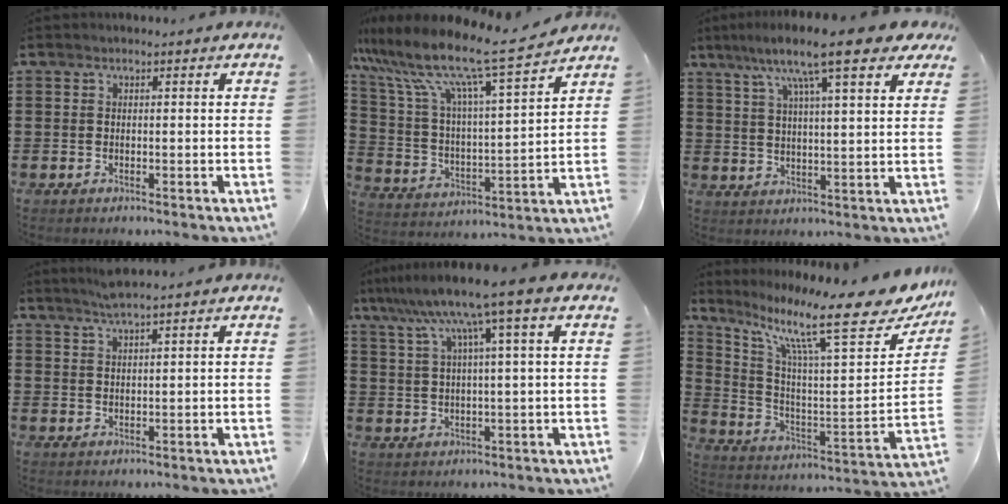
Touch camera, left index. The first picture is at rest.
{"total": 11.8, "force": [9.7, 0.6, 6.6], "torque": [-0.167, -0.065, 0.160]}
{"total": 12.1, "force": [8.3, 2.2, 8.5], "torque": [-0.165, -0.017, 0.133]}
{"total": 2.5, "force": [2.2, -0.2, 1.3], "torque": [-0.029, 0.001, 0.041]}
{"total": 9.1, "force": [4.7, -0.3, 7.7], "torque": [-0.163, -0.011, 0.076]}
{"total": 15.0, "force": [10.3, 2.0, 10.6], "torque": [-0.208, -0.068, 0.158]}